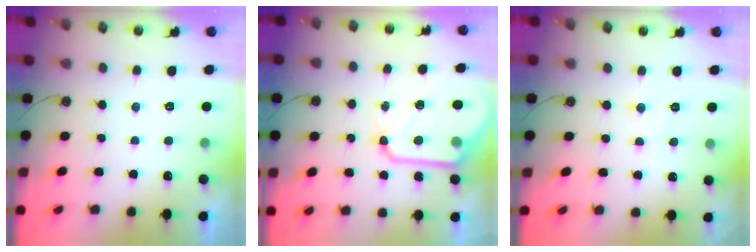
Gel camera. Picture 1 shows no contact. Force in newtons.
{"total": 13.9, "press": 13.9, "slide": 1.4}
{"total": 5.9, "press": 5.9, "slide": 0.2}